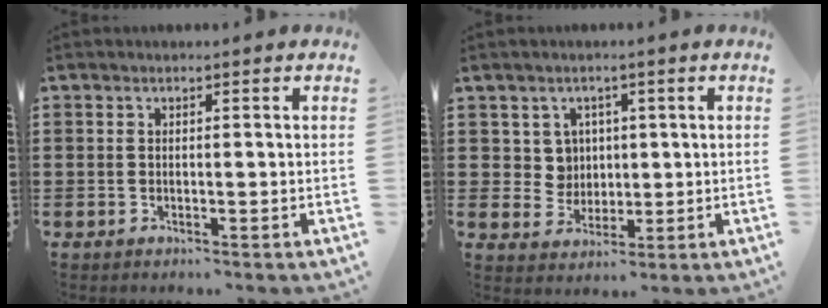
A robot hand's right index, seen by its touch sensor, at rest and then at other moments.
{"total": 4.5, "force": [1.2, 4.0, 1.4], "torque": [-0.046, 0.013, 0.023]}